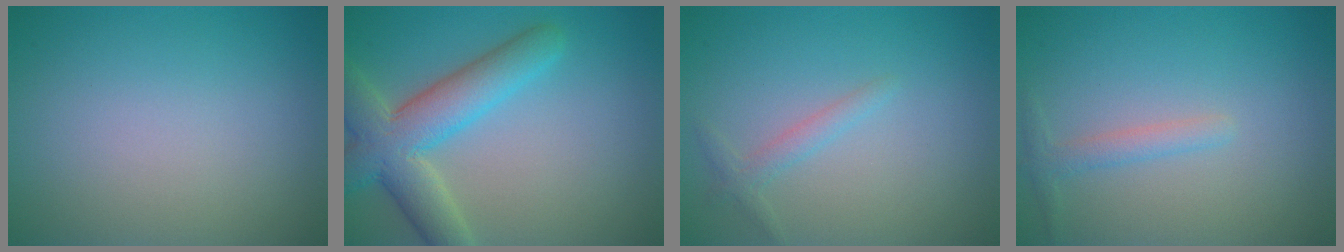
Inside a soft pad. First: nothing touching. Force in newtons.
{"total": 6.7, "press": 6.7, "slide": 0.5}
{"total": 1.4, "press": 1.4, "slide": 0.1}
{"total": 1.5, "press": 1.5, "slide": 0.0}